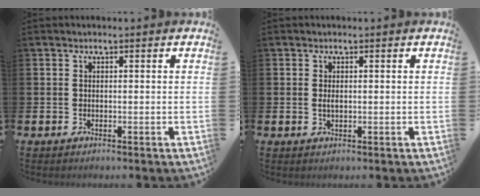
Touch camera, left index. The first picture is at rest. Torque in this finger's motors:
{"motor_torque": [0.25, 0.18, 0.01, 0.03]}